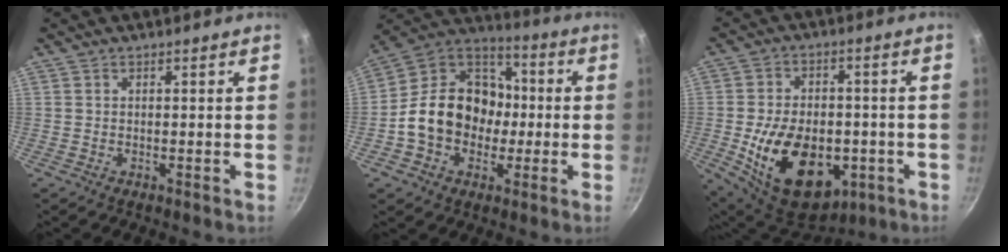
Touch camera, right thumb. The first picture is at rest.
{"total": 18.9, "force": [-2.1, 15.2, 11.0], "torque": [-0.153, 0.049, -0.046]}
{"total": 20.8, "force": [-5.1, 13.6, 14.9], "torque": [-0.223, 0.012, -0.061]}